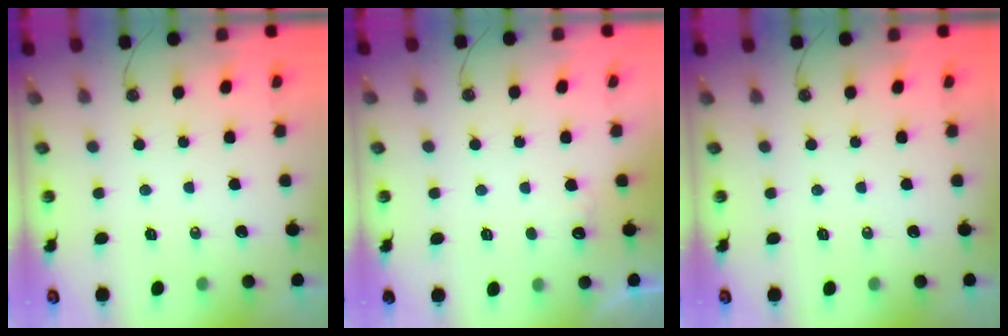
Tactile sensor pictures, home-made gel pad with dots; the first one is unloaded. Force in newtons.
{"total": 4.1, "press": 4.0, "slide": 1.1}
{"total": 0.0}